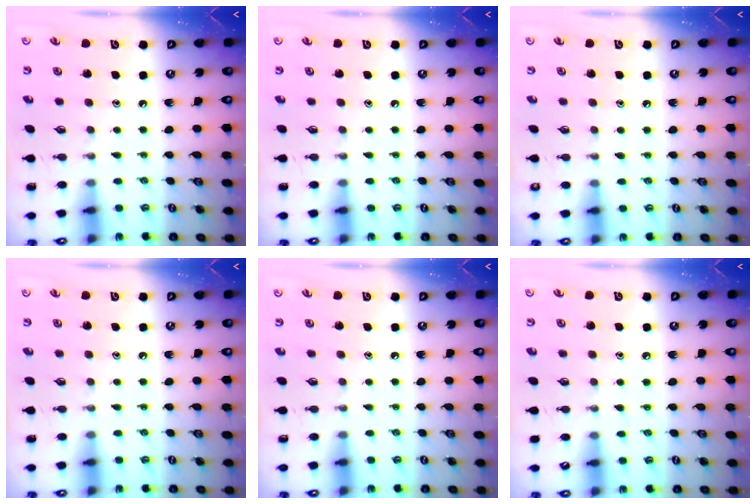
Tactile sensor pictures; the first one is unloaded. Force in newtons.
{"total": 0.0}
{"total": 3.5, "press": 3.4, "slide": 0.6}
{"total": 0.0}
{"total": 0.0}
{"total": 3.6, "press": 3.5, "slide": 0.6}